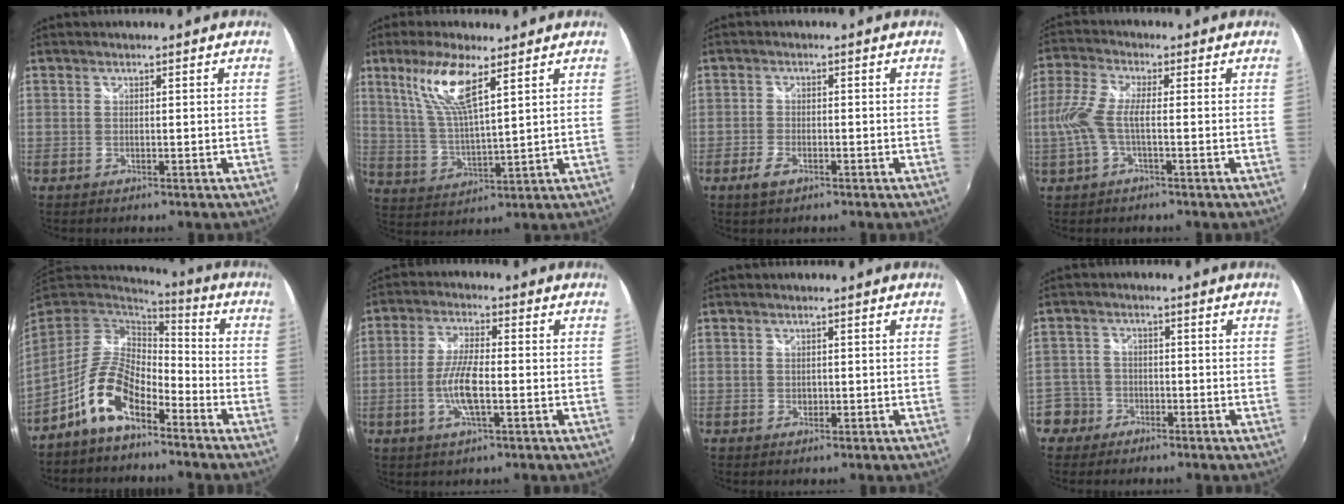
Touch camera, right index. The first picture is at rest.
{"total": 10.6, "force": [6.0, 2.0, 8.5], "torque": [-0.172, 0.000, 0.125]}
{"total": 3.4, "force": [-2.0, 1.7, 2.1], "torque": [-0.052, -0.003, -0.038]}
{"total": 7.0, "force": [-1.3, 1.6, 6.7], "torque": [-0.157, 0.003, -0.023]}
{"total": 11.8, "force": [-6.9, 5.4, 8.0], "torque": [-0.163, 0.009, -0.128]}
{"total": 7.7, "force": [-2.0, 1.8, 7.2], "torque": [-0.147, -0.003, -0.040]}
{"total": 0.7, "force": [0.0, 0.7, 0.2], "torque": [0.000, -0.001, 0.000]}
{"total": 5.9, "force": [-3.1, 4.9, 0.4], "torque": [-0.018, 0.026, -0.063]}